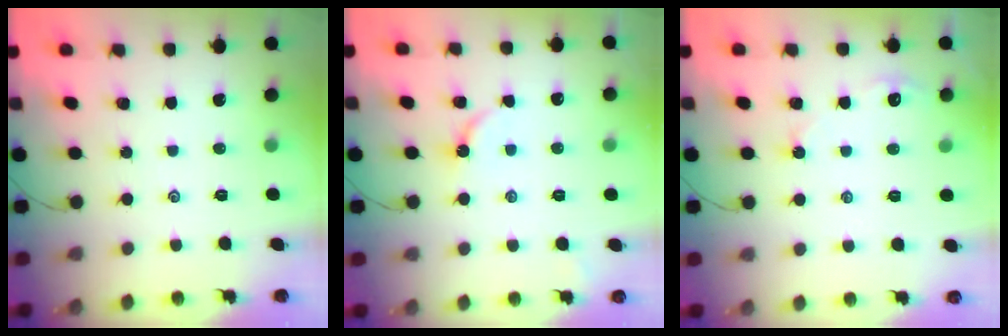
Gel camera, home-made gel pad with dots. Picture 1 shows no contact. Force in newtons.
{"total": 3.7, "press": 3.7, "slide": 0.4}
{"total": 2.8, "press": 2.8, "slide": 0.4}